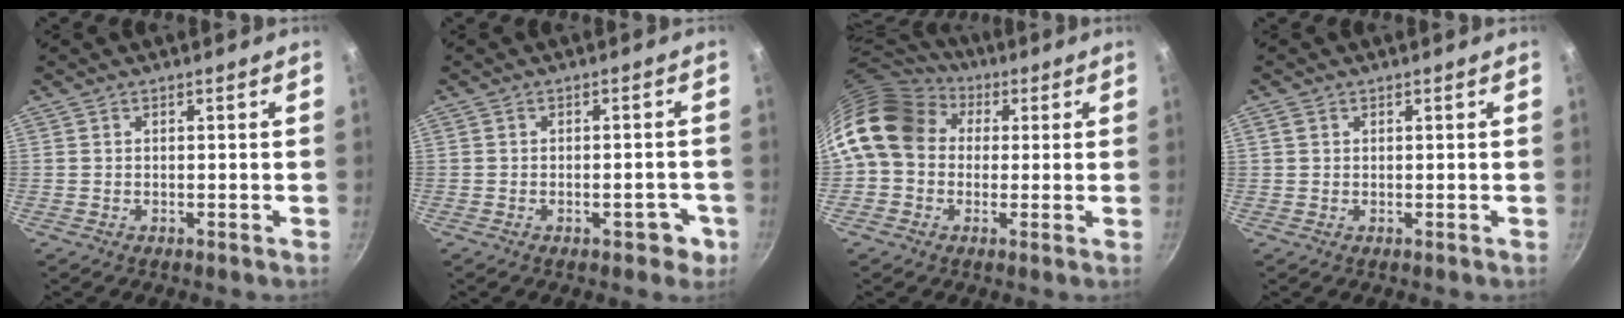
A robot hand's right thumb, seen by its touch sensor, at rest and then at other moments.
{"total": 4.7, "force": [-2.0, 2.4, 3.6], "torque": [-0.023, 0.015, -0.021]}
{"total": 15.0, "force": [2.8, 12.3, 8.1], "torque": [-0.125, 0.031, 0.034]}
{"total": 1.2, "force": [0.5, 1.0, 0.5], "torque": [-0.008, 0.001, 0.009]}